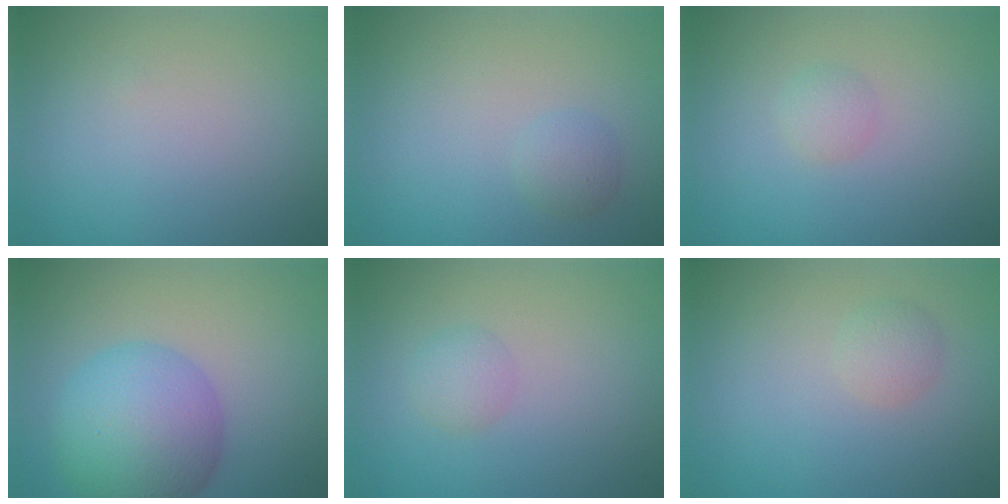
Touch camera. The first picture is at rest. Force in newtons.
{"total": 1.4, "press": 1.4, "slide": 0.1}
{"total": 1.2, "press": 1.2, "slide": 0.0}
{"total": 7.9, "press": 7.9, "slide": 0.2}
{"total": 1.4, "press": 1.4, "slide": 0.0}
{"total": 1.4, "press": 1.4, "slide": 0.1}